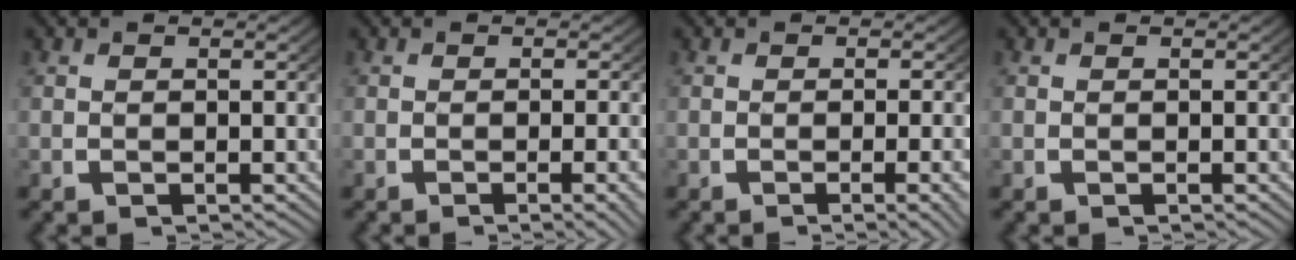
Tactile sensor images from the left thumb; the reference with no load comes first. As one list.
[{"total": 2.5, "force": [-1.1, 0.2, 2.3], "torque": [-0.028, 0.004, -0.017]}, {"total": 3.0, "force": [-1.2, 0.4, 2.7], "torque": [-0.033, 0.002, -0.019]}, {"total": 0.0}]